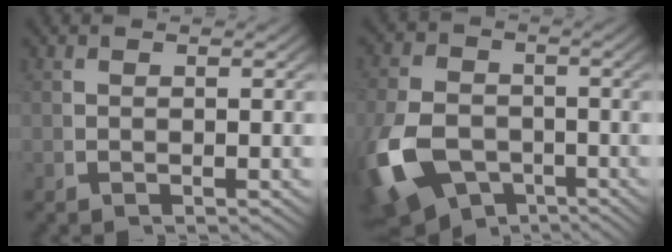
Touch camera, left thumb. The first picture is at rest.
{"total": 10.5, "force": [-4.4, 7.8, 5.5], "torque": [-0.126, -0.056, -0.057]}